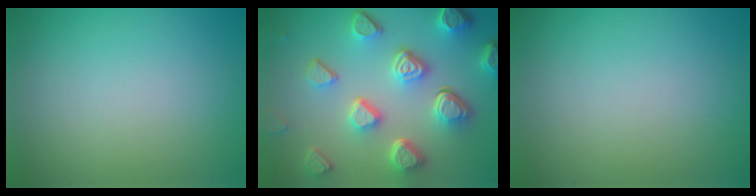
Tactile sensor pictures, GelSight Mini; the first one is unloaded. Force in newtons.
{"total": 7.6, "press": 5.6, "slide": 5.2}
{"total": 0.0}